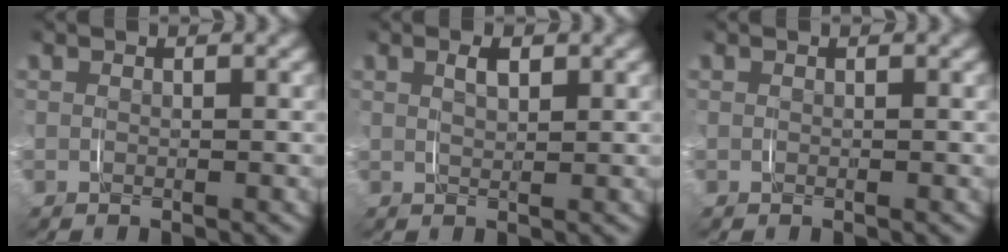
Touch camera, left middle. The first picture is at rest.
{"total": 1.1, "force": [0.3, 0.5, 1.0], "torque": [-0.019, -0.006, 0.009]}
{"total": 0.0}